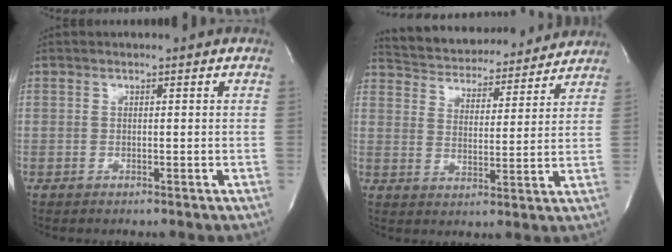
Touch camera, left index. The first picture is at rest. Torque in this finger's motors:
{"motor_torque": [0.14, -0.21, 0.02, 0.02]}